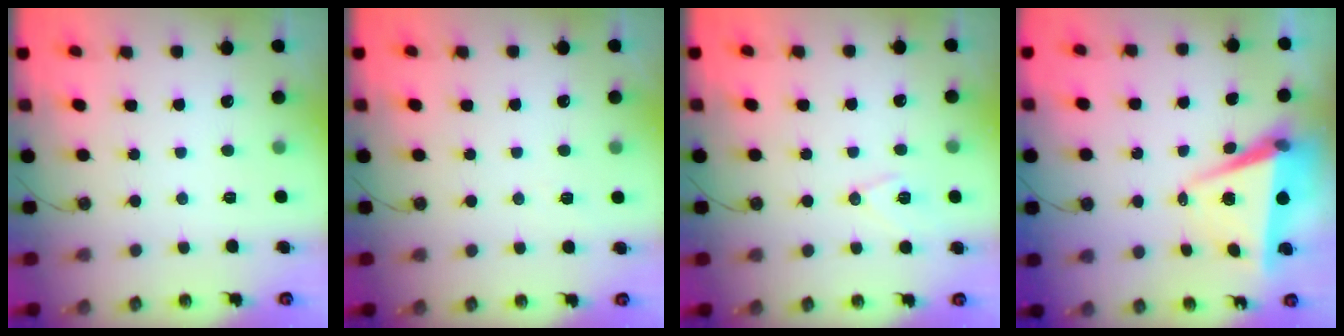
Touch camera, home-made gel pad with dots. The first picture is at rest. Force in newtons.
{"total": 2.4, "press": 1.7, "slide": 1.7}
{"total": 7.8, "press": 7.2, "slide": 2.9}
{"total": 6.9, "press": 5.3, "slide": 4.4}